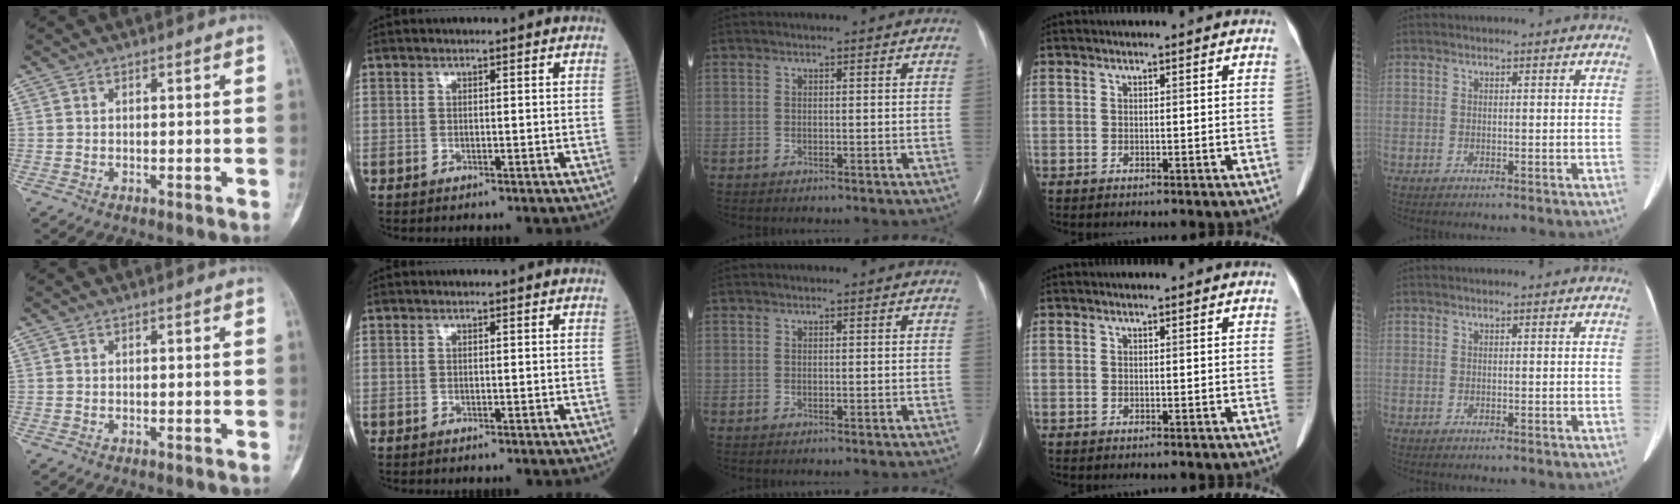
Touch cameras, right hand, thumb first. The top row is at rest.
{}